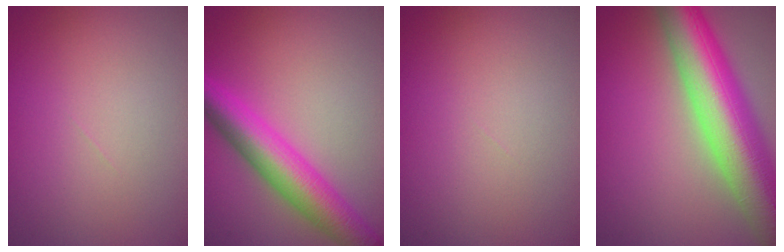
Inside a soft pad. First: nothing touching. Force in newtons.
{"total": 6.7, "press": 6.7, "slide": 0.0}
{"total": 0.0}
{"total": 11.5, "press": 11.5, "slide": 0.5}